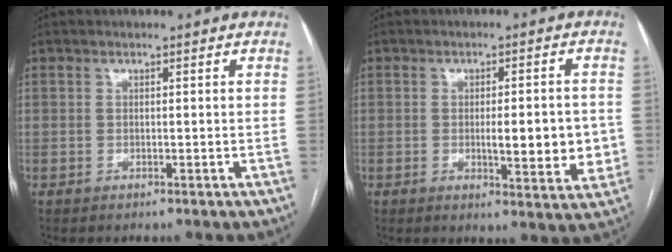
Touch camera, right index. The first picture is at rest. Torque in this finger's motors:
{"motor_torque": [1.17, -0.05, 0.57, 0.08]}